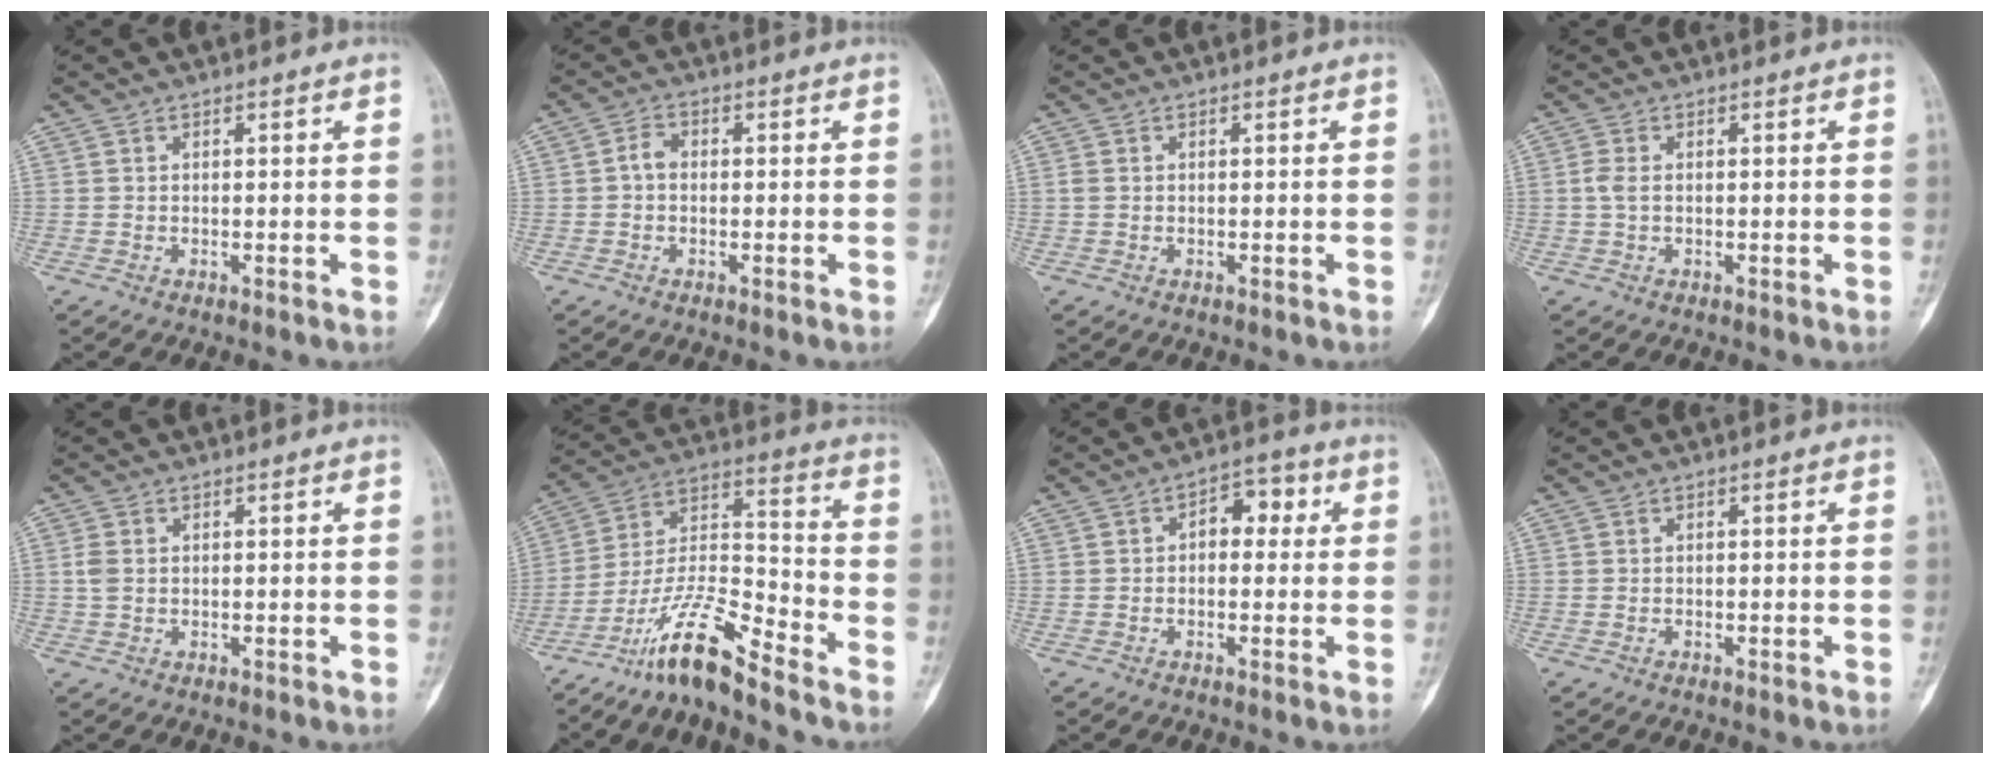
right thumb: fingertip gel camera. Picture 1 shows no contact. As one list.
[{"total": 2.5, "force": [-0.2, 1.8, 1.7], "torque": [-0.024, 0.009, -0.012]}, {"total": 0.7, "force": [0.0, 0.5, 0.5], "torque": [-0.017, -0.001, -0.001]}, {"total": 1.9, "force": [0.0, 1.0, 1.6], "torque": [-0.042, 0.001, -0.002]}, {"total": 1.9, "force": [0.1, 1.4, 1.3], "torque": [-0.037, 0.002, 0.002]}, {"total": 12.8, "force": [-10.4, 1.7, 7.3], "torque": [-0.146, 0.087, -0.200]}, {"total": 5.9, "force": [1.0, 3.8, 4.4], "torque": [-0.026, 0.018, 0.004]}, {"total": 0.0}]